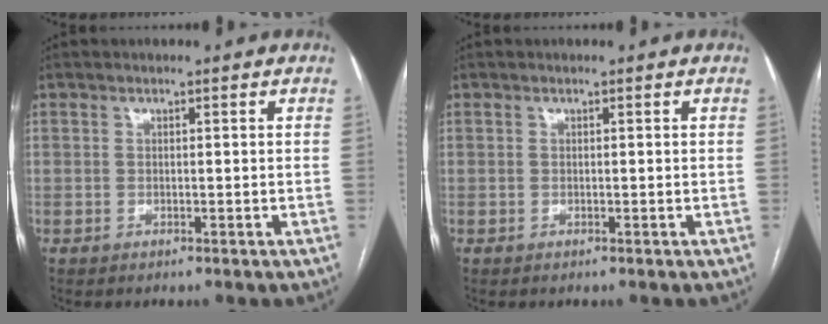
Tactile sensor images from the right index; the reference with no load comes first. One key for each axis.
{"total": 0.0}